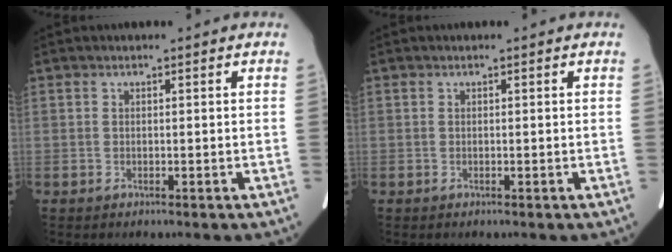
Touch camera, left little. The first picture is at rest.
{"total": 0.0}